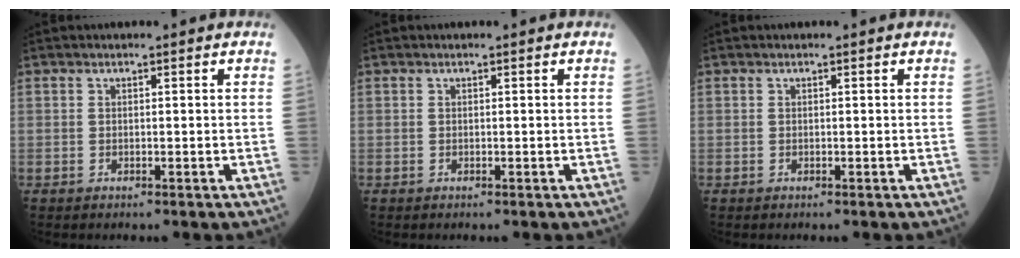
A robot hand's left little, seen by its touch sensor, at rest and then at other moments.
{"total": 0.0}
{"total": 0.0}